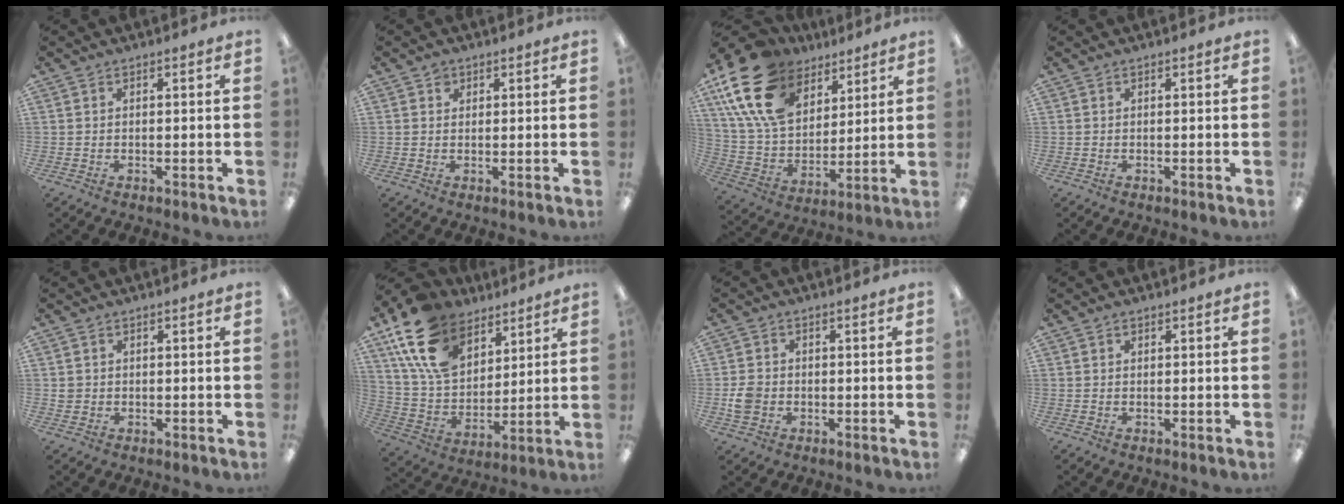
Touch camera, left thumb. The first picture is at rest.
{"total": 1.6, "force": [0.9, 1.3, 0.4], "torque": [-0.002, -0.001, 0.015]}
{"total": 21.2, "force": [11.8, 13.4, 11.5], "torque": [-0.255, -0.045, 0.219]}
{"total": 0.0}
{"total": 1.7, "force": [0.1, 1.7, 0.3], "torque": [-0.007, 0.004, 0.000]}
{"total": 19.2, "force": [11.5, 12.2, 9.5], "torque": [-0.199, -0.042, 0.217]}
{"total": 4.6, "force": [-1.0, 3.9, 2.1], "torque": [-0.033, 0.005, -0.019]}
{"total": 0.6, "force": [0.2, 0.5, 0.2], "torque": [-0.004, 0.003, 0.004]}